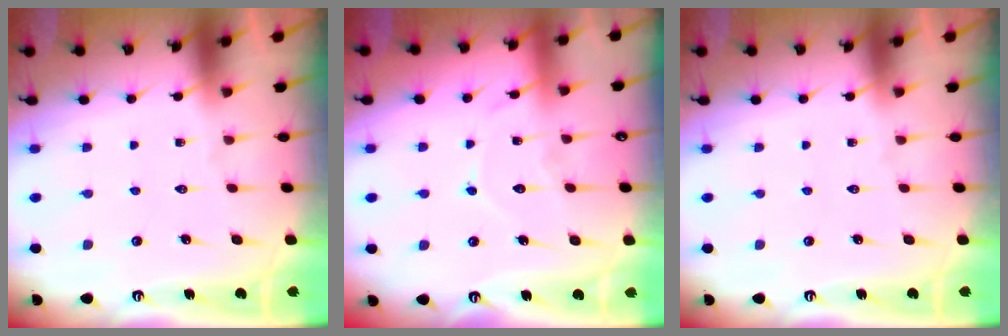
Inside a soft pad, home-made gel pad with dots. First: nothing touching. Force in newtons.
{"total": 8.3, "press": 8.2, "slide": 0.9}
{"total": 0.0}